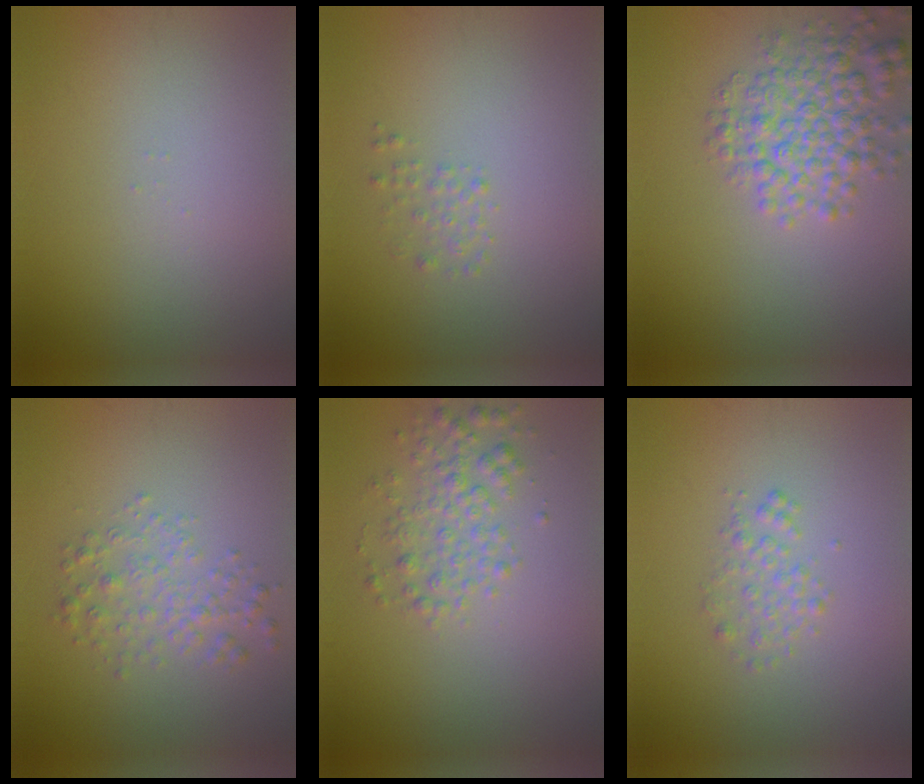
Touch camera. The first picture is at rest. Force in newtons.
{"total": 1.0, "press": 1.0, "slide": 0.0}
{"total": 5.0, "press": 5.0, "slide": 0.2}
{"total": 2.5, "press": 2.5, "slide": 0.1}
{"total": 2.8, "press": 2.8, "slide": 0.1}
{"total": 1.5, "press": 1.5, "slide": 0.0}